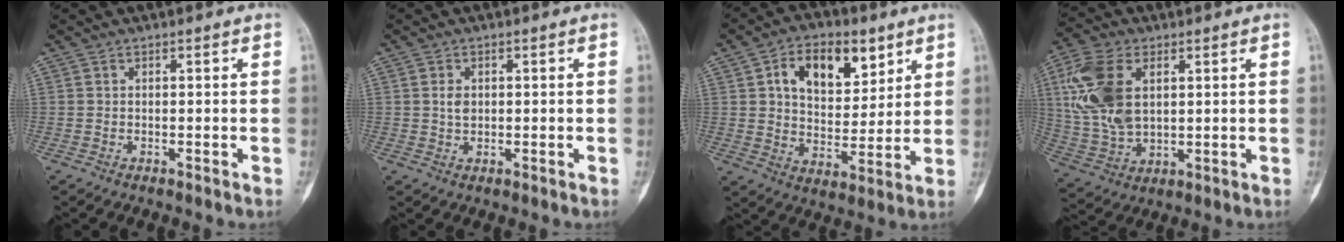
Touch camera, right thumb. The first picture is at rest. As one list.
[{"total": 2.3, "force": [0.4, 1.6, 1.6], "torque": [-0.024, -0.002, 0.008]}, {"total": 14.3, "force": [6.2, 8.8, 9.4], "torque": [-0.107, -0.021, 0.106]}, {"total": 15.1, "force": [3.8, 9.1, 11.4], "torque": [-0.242, -0.003, 0.079]}]